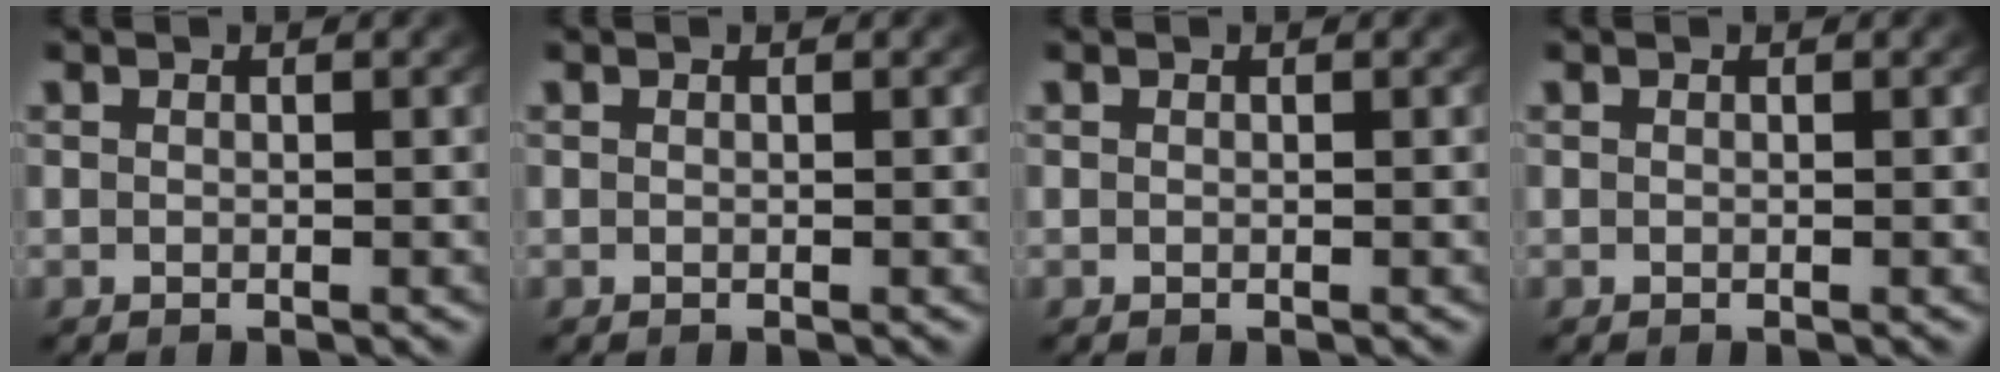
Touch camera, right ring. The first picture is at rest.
{"total": 0.0}
{"total": 0.0}
{"total": 0.0}